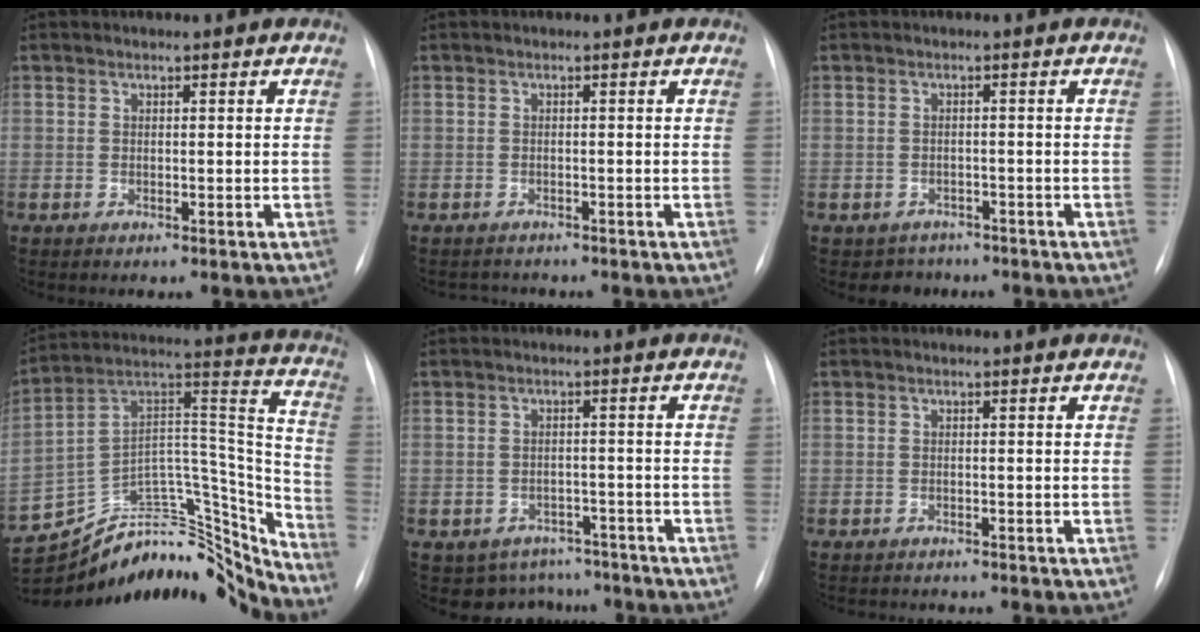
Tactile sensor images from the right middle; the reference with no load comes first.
{"total": 1.7, "force": [-1.6, 0.6, -0.4], "torque": [0.006, -0.004, -0.023]}
{"total": 3.1, "force": [-2.3, 2.0, -0.5], "torque": [0.003, 0.009, -0.032]}
{"total": 27.1, "force": [-25.1, 7.7, 6.8], "torque": [-0.099, 0.073, -0.374]}
{"total": 6.9, "force": [-5.8, 3.7, -0.4], "torque": [0.014, 0.023, -0.071]}
{"total": 2.7, "force": [-2.6, 0.7, 0.4], "torque": [-0.003, -0.006, -0.033]}